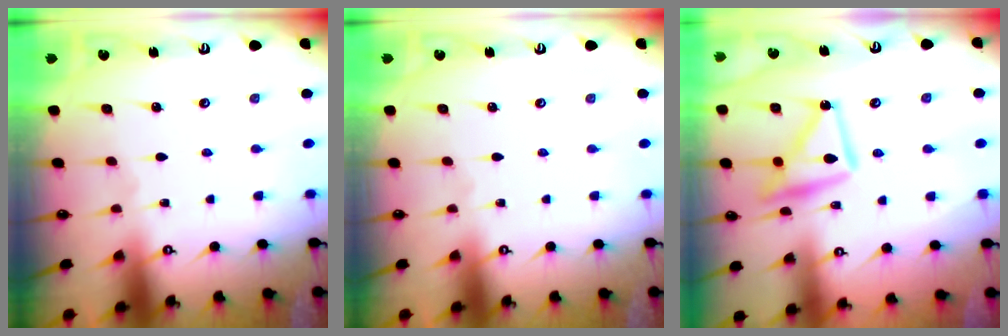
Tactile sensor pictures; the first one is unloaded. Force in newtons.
{"total": 0.0}
{"total": 14.0, "press": 13.9, "slide": 1.2}